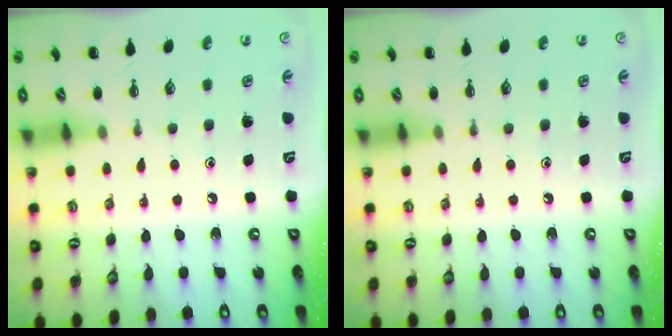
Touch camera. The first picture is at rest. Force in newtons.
{"total": 0.0}